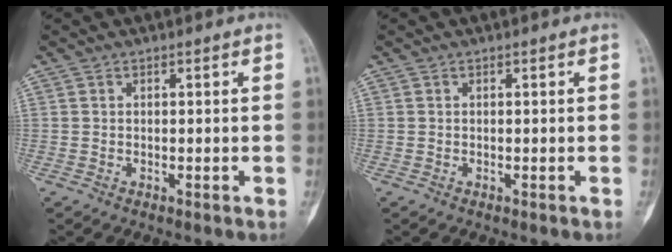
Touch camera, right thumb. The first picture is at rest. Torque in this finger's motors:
{"motor_torque": [0.06, 0.07, 0.10, 0.00, 0.02]}